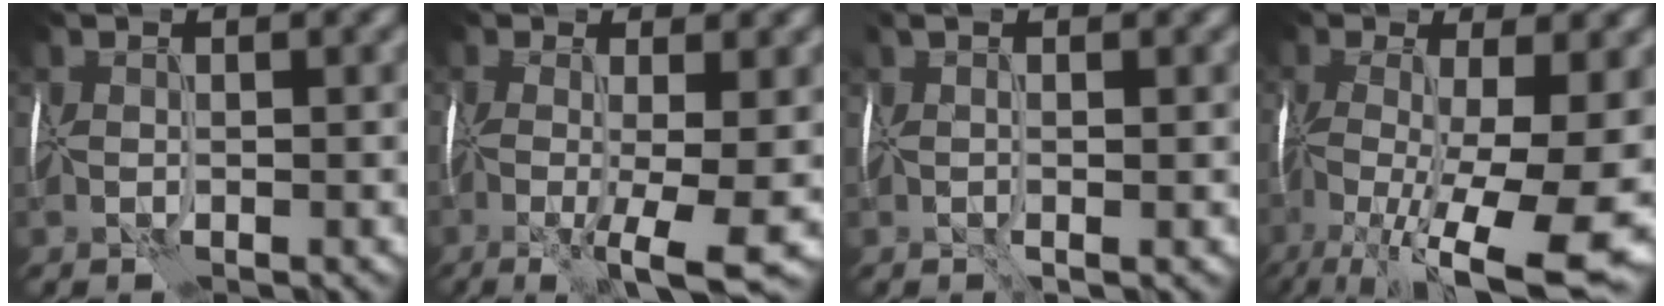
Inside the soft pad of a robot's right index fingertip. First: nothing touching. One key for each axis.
{"total": 8.4, "fx": -3.5, "fy": 2.2, "fz": 7.3, "tx": -0.143, "ty": -0.016, "tz": -0.056}
{"total": 1.0, "fx": 0.3, "fy": 0.2, "fz": 0.9, "tx": -0.016, "ty": 0.002, "tz": -0.001}
{"total": 14.3, "fx": -5.0, "fy": 5.0, "fz": 12.4, "tx": -0.244, "ty": -0.016, "tz": -0.076}